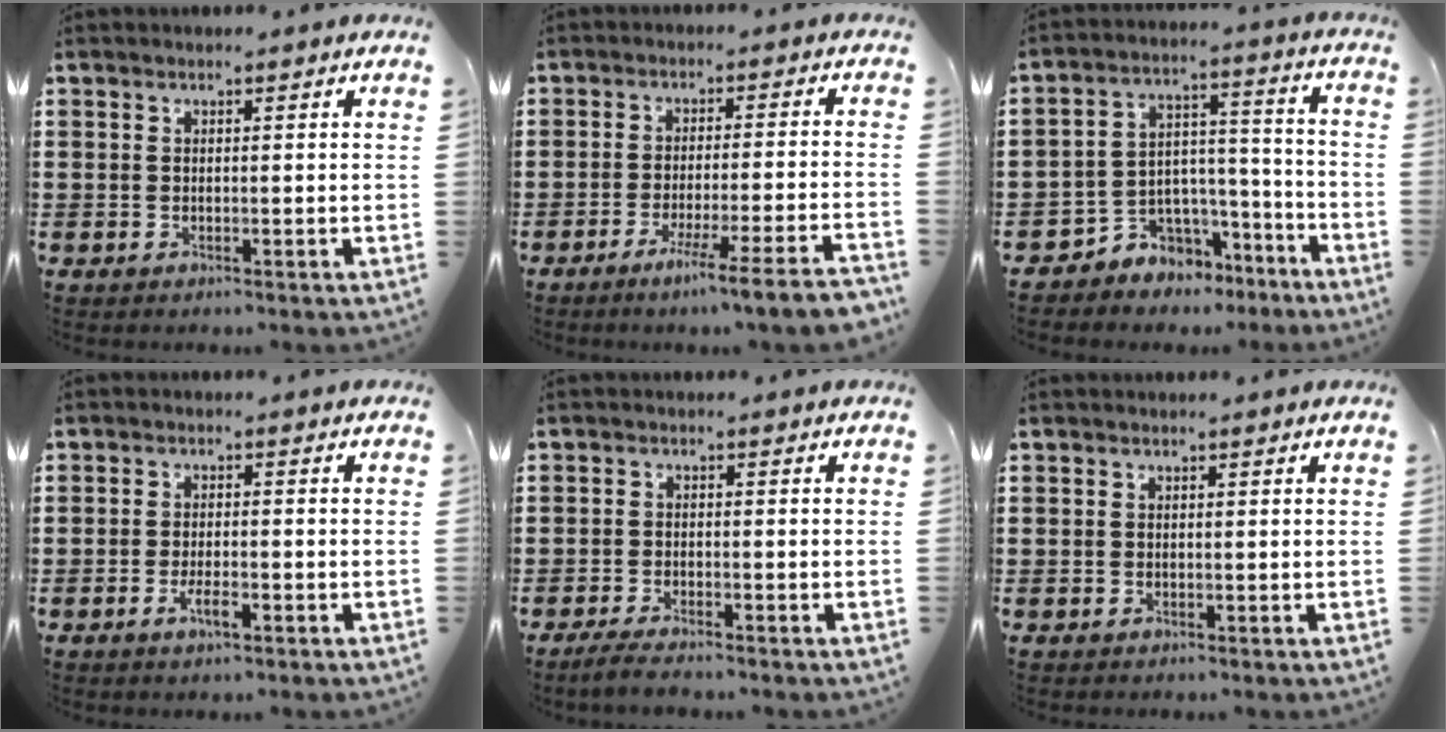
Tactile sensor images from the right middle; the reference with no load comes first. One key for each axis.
{"total": 6.2, "fx": -4.7, "fy": -1.1, "fz": 3.9, "tx": -0.060, "ty": -0.018, "tz": -0.086}
{"total": 5.1, "fx": -4.2, "fy": 2.7, "fz": -0.5, "tx": -0.002, "ty": 0.009, "tz": -0.085}
{"total": 3.0, "fx": -1.5, "fy": 0.8, "fz": 2.4, "tx": -0.048, "ty": -0.001, "tz": -0.028}
{"total": 2.3, "fx": -2.0, "fy": 0.1, "fz": 1.0, "tx": -0.025, "ty": 0.000, "tz": -0.043}
{"total": 0.0}